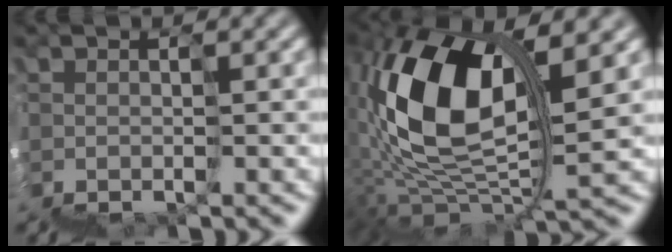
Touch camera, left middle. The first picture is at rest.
{"total": 9.1, "force": [5.3, 3.1, 6.7], "torque": [-0.149, 0.039, 0.086]}